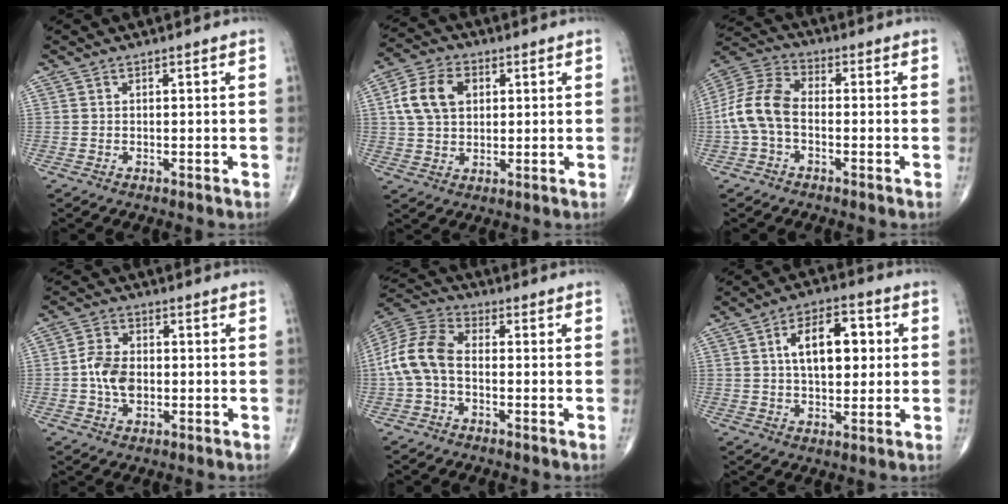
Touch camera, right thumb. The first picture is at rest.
{"total": 10.0, "force": [2.4, 7.0, 6.8], "torque": [-0.121, 0.008, 0.042]}
{"total": 10.3, "force": [-1.7, 6.4, 7.9], "torque": [-0.167, 0.031, -0.046]}
{"total": 6.6, "force": [-0.7, 4.5, 4.8], "torque": [-0.084, 0.009, -0.017]}
{"total": 10.8, "force": [-1.3, 6.6, 8.4], "torque": [-0.180, 0.031, -0.036]}
{"total": 12.4, "force": [2.4, 6.8, 10.1], "torque": [-0.133, 0.010, 0.035]}